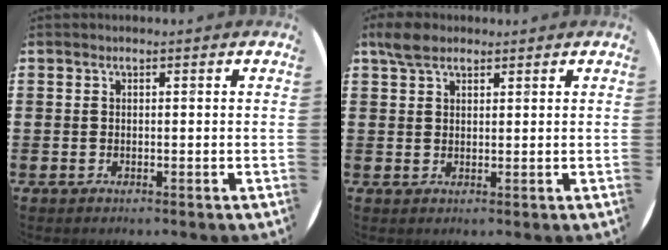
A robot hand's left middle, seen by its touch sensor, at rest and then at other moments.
{"total": 3.1, "force": [2.5, 1.4, 1.2], "torque": [-0.021, 0.004, 0.046]}